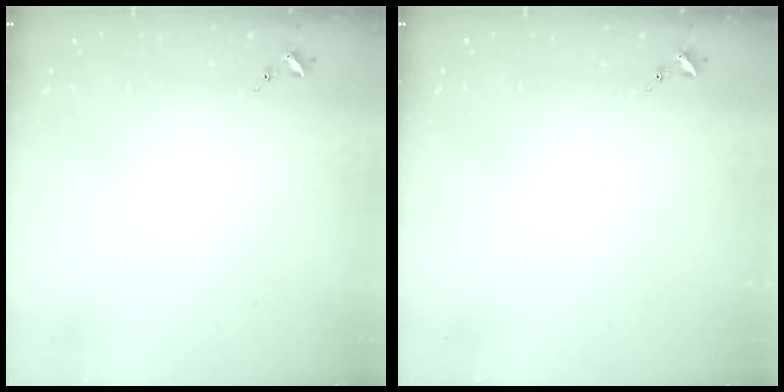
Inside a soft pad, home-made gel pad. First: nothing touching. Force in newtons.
{"total": 0.0}